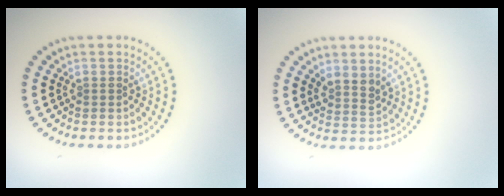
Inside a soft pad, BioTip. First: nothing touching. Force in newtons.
{"total": 2.1, "press": 1.7, "slide": 1.2}